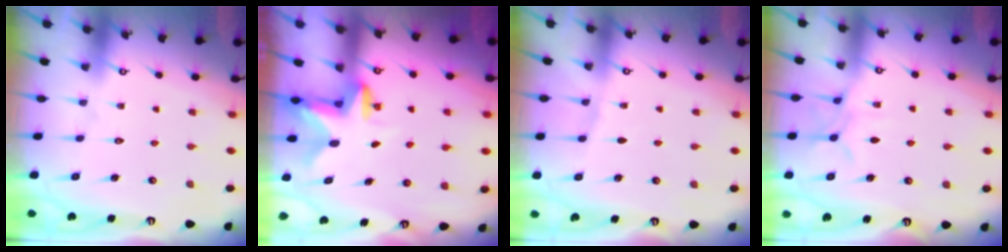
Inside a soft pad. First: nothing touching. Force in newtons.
{"total": 2.5, "press": 2.5, "slide": 0.5}
{"total": 2.2, "press": 2.2, "slide": 0.4}
{"total": 7.5, "press": 7.5, "slide": 0.8}